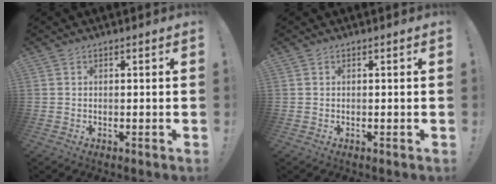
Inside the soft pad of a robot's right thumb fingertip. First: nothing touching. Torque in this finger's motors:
{"motor_torque": [-0.14, 0.13, -0.09, 0.09, 0.00]}